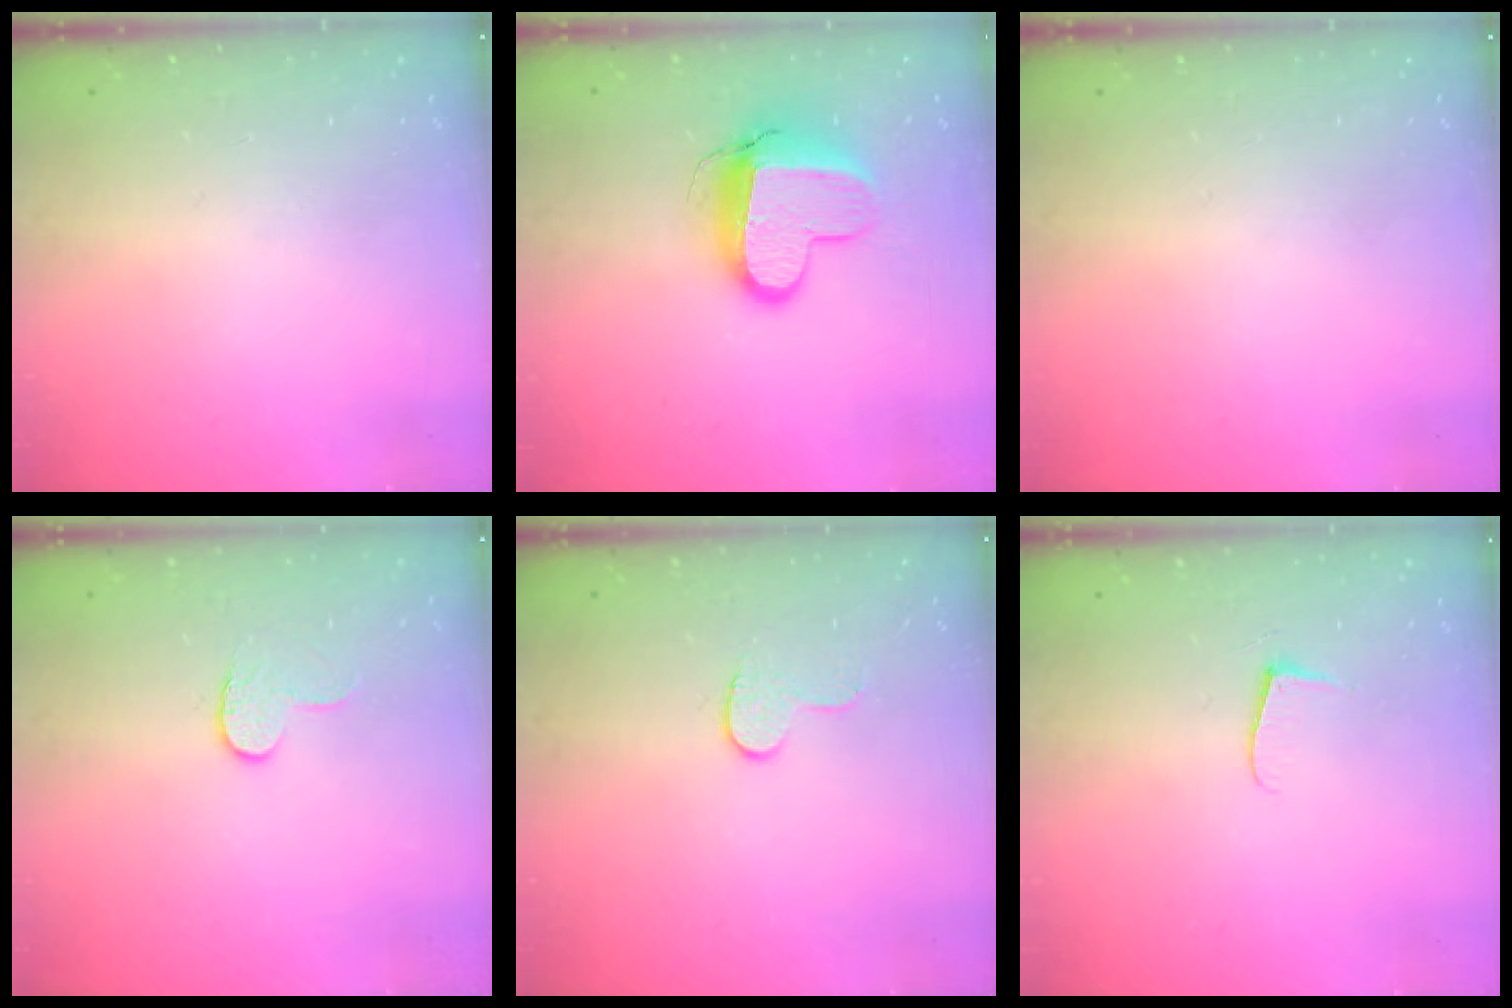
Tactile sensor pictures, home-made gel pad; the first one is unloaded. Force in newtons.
{"total": 12.4, "press": 12.3, "slide": 1.3}
{"total": 0.0}
{"total": 3.8, "press": 3.8, "slide": 0.4}
{"total": 5.4, "press": 5.4, "slide": 0.5}
{"total": 5.2, "press": 5.2, "slide": 0.5}